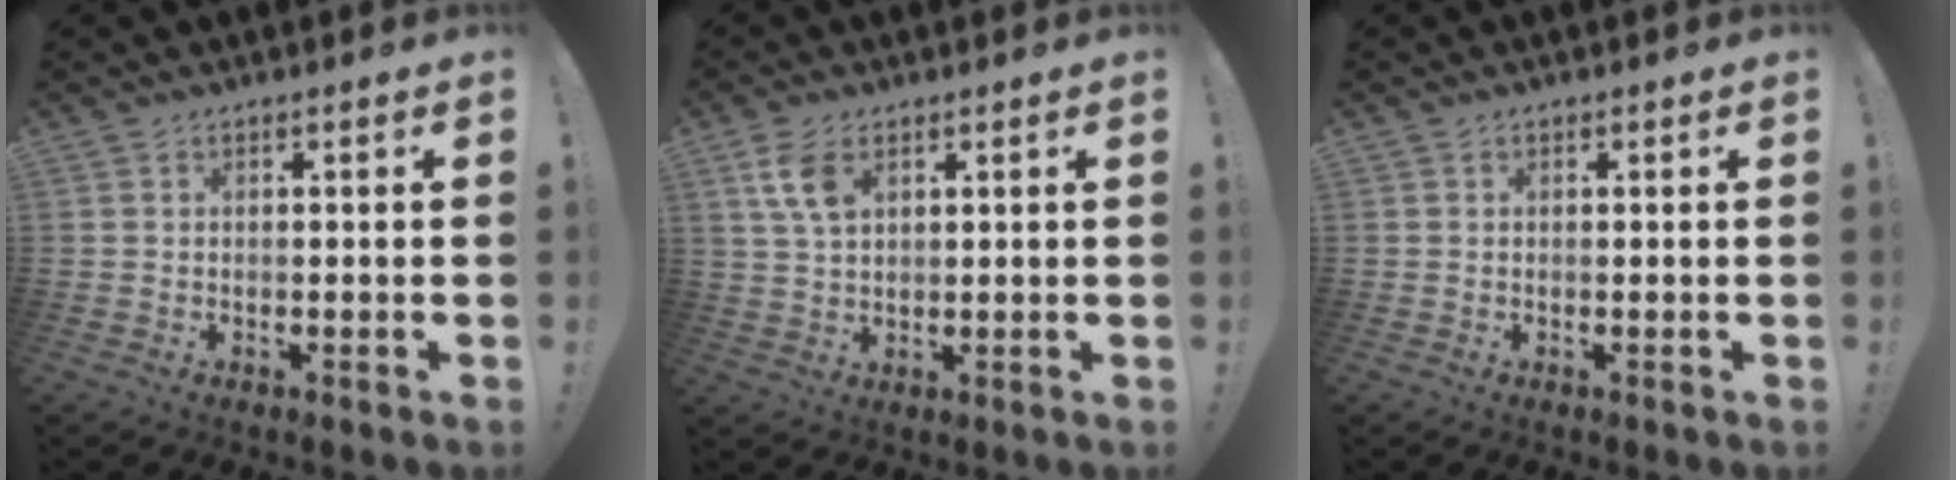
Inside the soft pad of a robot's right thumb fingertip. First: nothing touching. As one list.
[{"total": 7.3, "force": [3.5, 4.1, 4.9], "torque": [-0.091, -0.011, 0.066]}, {"total": 0.0}]